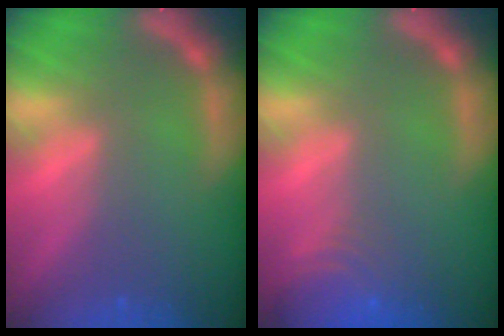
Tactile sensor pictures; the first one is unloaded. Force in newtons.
{"total": 5.0}